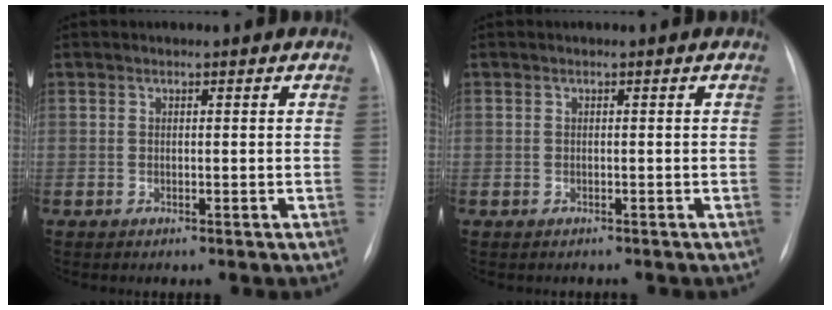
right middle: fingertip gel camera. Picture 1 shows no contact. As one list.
[{"total": 0.9, "force": [-0.7, 0.6, 0.0], "torque": [-0.006, 0.003, -0.010]}]